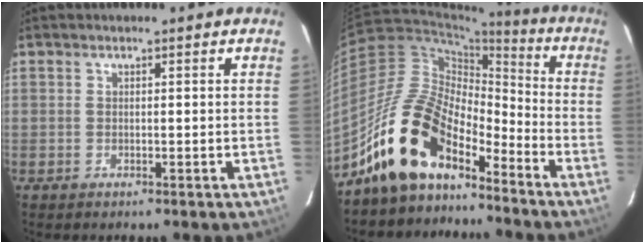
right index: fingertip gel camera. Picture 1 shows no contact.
{"total": 15.5, "force": [-12.0, 6.2, 7.5], "torque": [-0.139, 0.017, -0.233]}